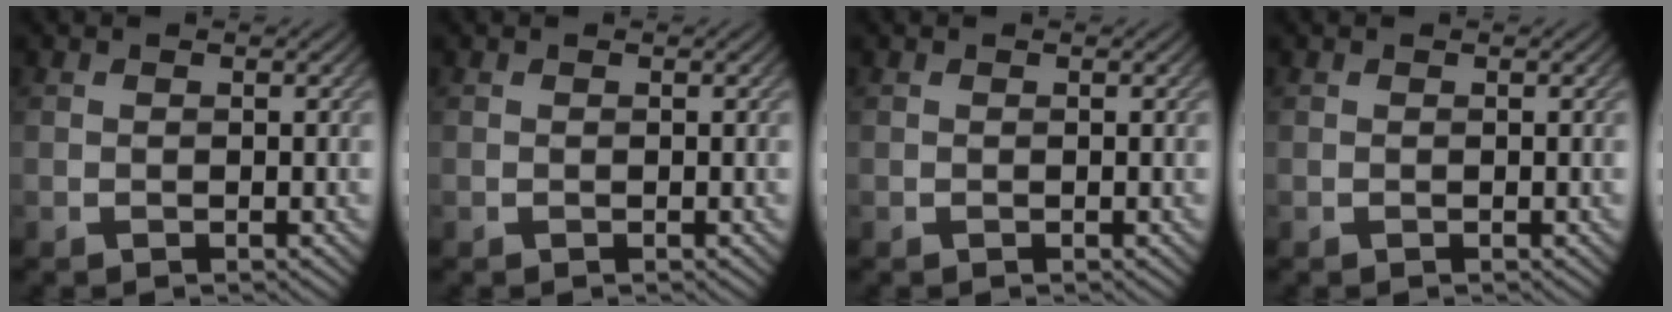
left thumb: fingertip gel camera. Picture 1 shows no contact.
{"total": 0.0}
{"total": 0.0}
{"total": 0.0}